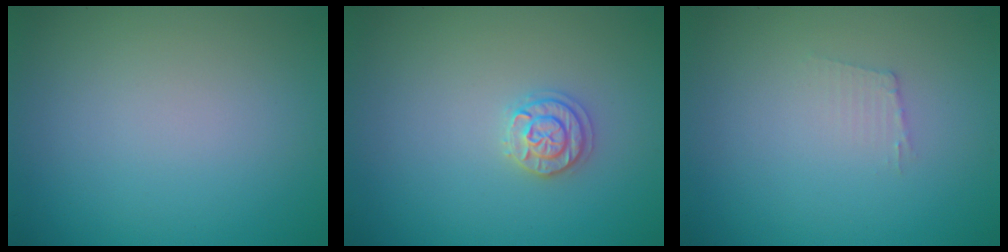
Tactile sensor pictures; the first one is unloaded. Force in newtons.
{"total": 1.8, "press": 1.8, "slide": 0.1}
{"total": 1.1, "press": 1.0, "slide": 0.2}